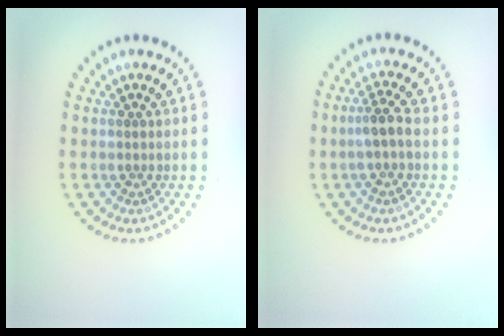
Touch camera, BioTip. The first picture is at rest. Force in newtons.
{"total": 2.0, "press": 1.6, "slide": 1.2}